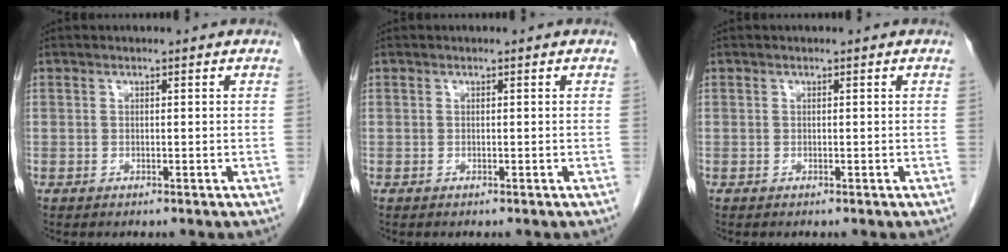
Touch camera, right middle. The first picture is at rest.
{"total": 0.0}
{"total": 0.0}